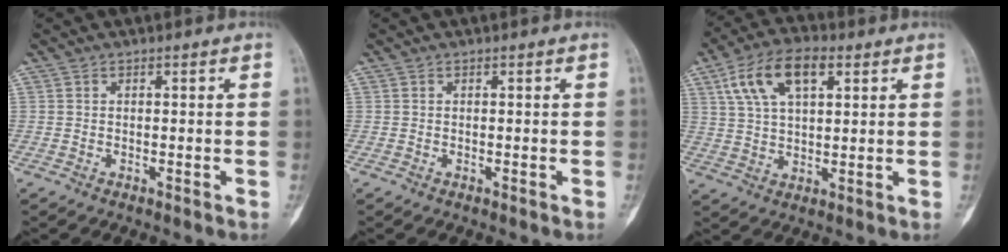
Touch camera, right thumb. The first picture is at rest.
{"total": 0.0}
{"total": 12.3, "force": [5.3, 6.1, 9.3], "torque": [-0.166, 0.007, 0.096]}